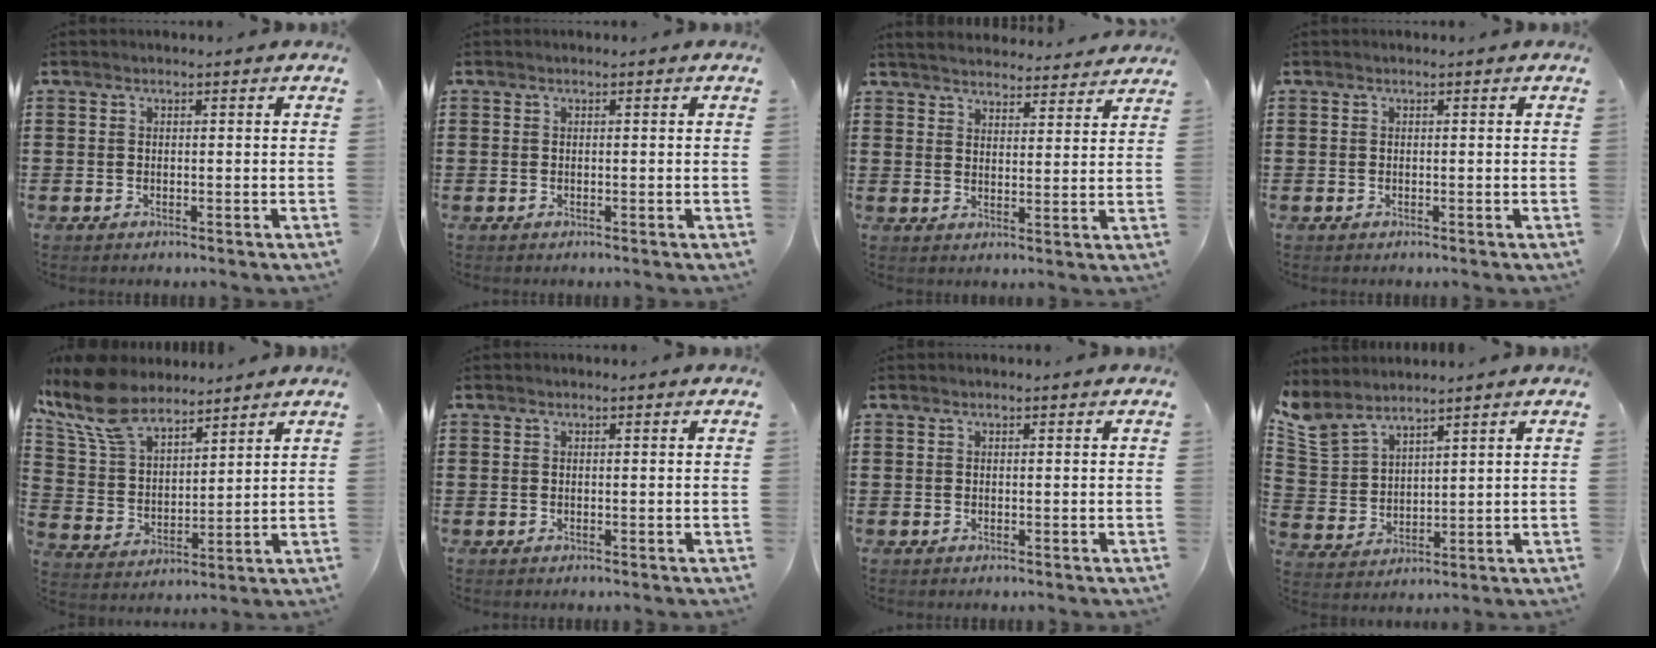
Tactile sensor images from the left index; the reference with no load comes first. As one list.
[{"total": 0.0}, {"total": 4.3, "force": [4.2, 0.1, 0.5], "torque": [-0.025, -0.022, 0.075]}, {"total": 0.0}, {"total": 11.1, "force": [8.9, 4.0, 5.2], "torque": [-0.140, -0.026, 0.167]}, {"total": 0.0}, {"total": 0.0}, {"total": 5.7, "force": [5.1, 2.0, 1.7], "torque": [-0.057, -0.019, 0.094]}]